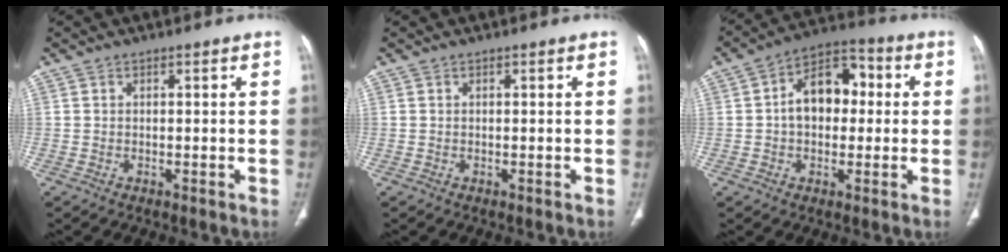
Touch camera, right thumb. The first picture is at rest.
{"total": 0.0}
{"total": 11.8, "force": [0.9, 8.0, 8.7], "torque": [-0.108, 0.032, 0.005]}